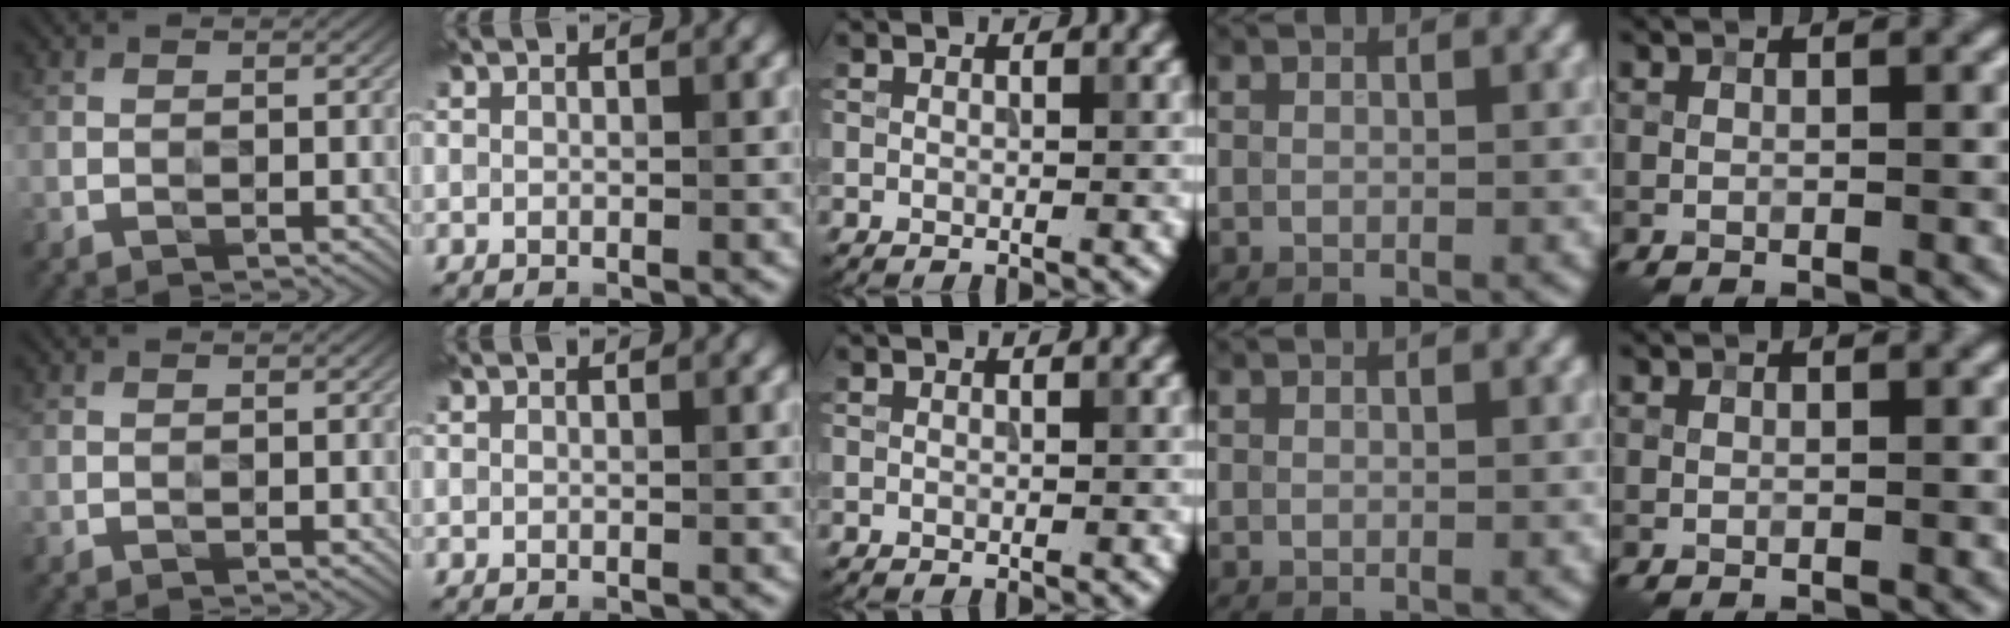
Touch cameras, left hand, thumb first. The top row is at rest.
{}